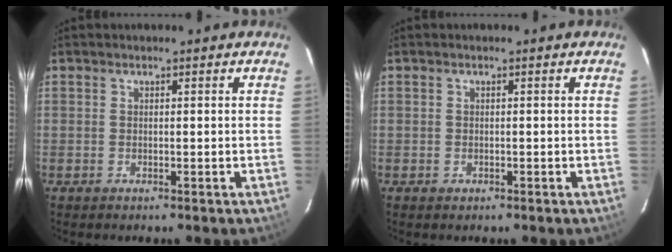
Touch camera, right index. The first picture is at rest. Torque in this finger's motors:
{"motor_torque": [0.04, 0.00, 0.02, 0.01]}